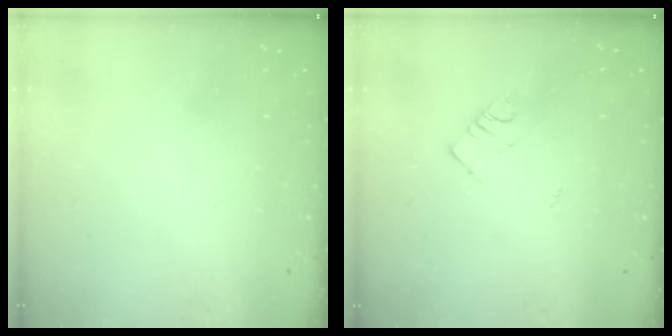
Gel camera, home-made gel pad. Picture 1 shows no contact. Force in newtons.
{"total": 2.8, "press": 2.7, "slide": 0.4}